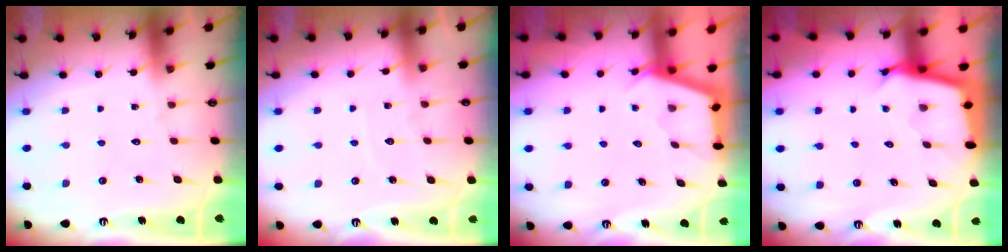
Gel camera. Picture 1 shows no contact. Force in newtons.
{"total": 4.0, "press": 4.0, "slide": 0.6}
{"total": 2.8, "press": 2.8, "slide": 0.3}
{"total": 2.5, "press": 2.5, "slide": 0.1}